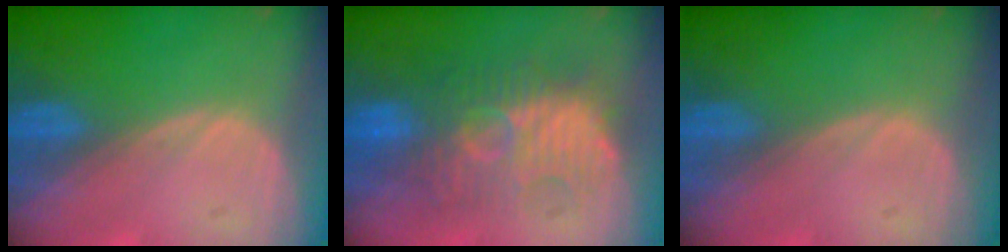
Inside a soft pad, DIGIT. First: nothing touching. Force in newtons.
{"total": 9.8, "press": 9.8, "slide": 0.8}
{"total": 0.0}